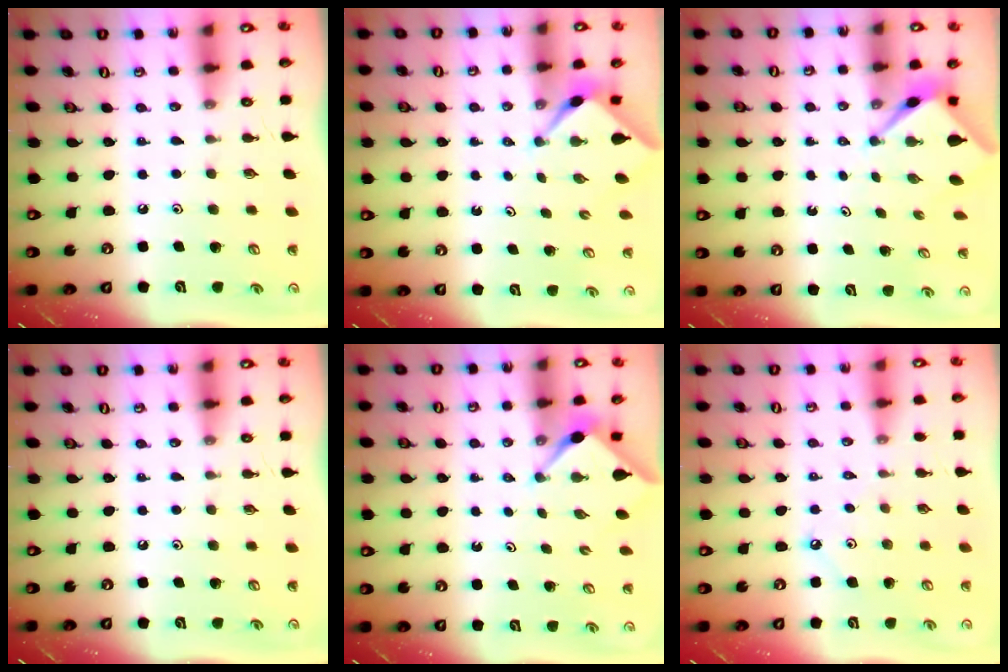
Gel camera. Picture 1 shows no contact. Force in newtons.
{"total": 2.2, "press": 2.2, "slide": 0.2}
{"total": 2.6, "press": 2.6, "slide": 0.2}
{"total": 0.0}
{"total": 3.1, "press": 3.1, "slide": 0.2}
{"total": 3.0, "press": 3.0, "slide": 0.3}